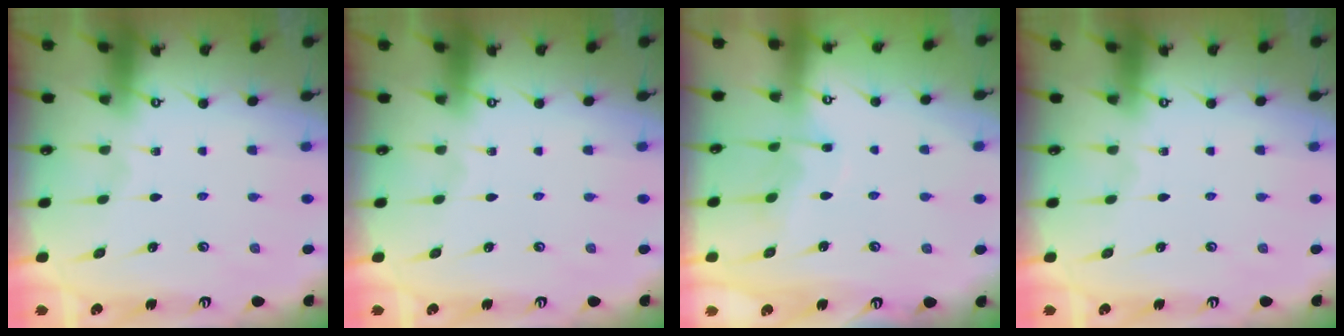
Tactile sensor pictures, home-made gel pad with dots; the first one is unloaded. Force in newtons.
{"total": 0.0}
{"total": 5.1, "press": 5.1, "slide": 0.7}
{"total": 0.0}